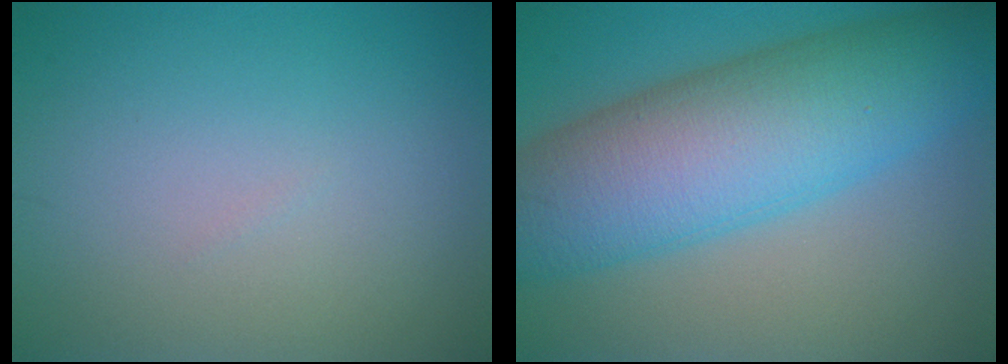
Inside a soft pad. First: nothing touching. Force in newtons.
{"total": 11.7, "press": 11.7, "slide": 0.1}